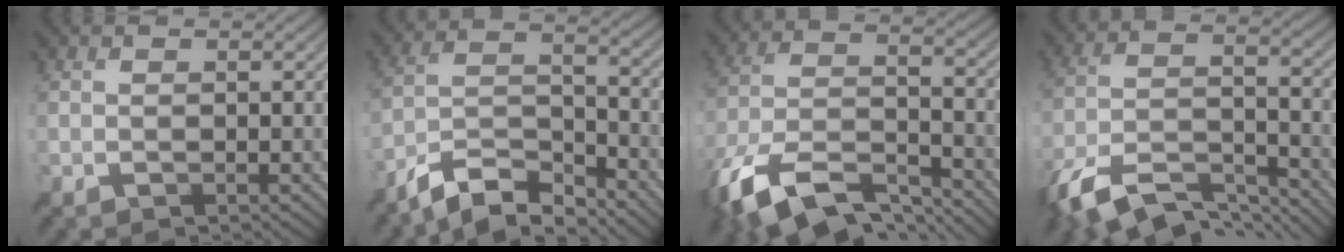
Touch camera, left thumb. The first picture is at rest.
{"total": 9.3, "force": [-7.8, 2.4, 4.4], "torque": [-0.086, 0.011, -0.155]}
{"total": 15.2, "force": [-10.8, 6.1, 8.9], "torque": [-0.223, -0.014, -0.192]}
{"total": 13.2, "force": [-10.2, 4.4, 7.2], "torque": [-0.165, -0.005, -0.184]}